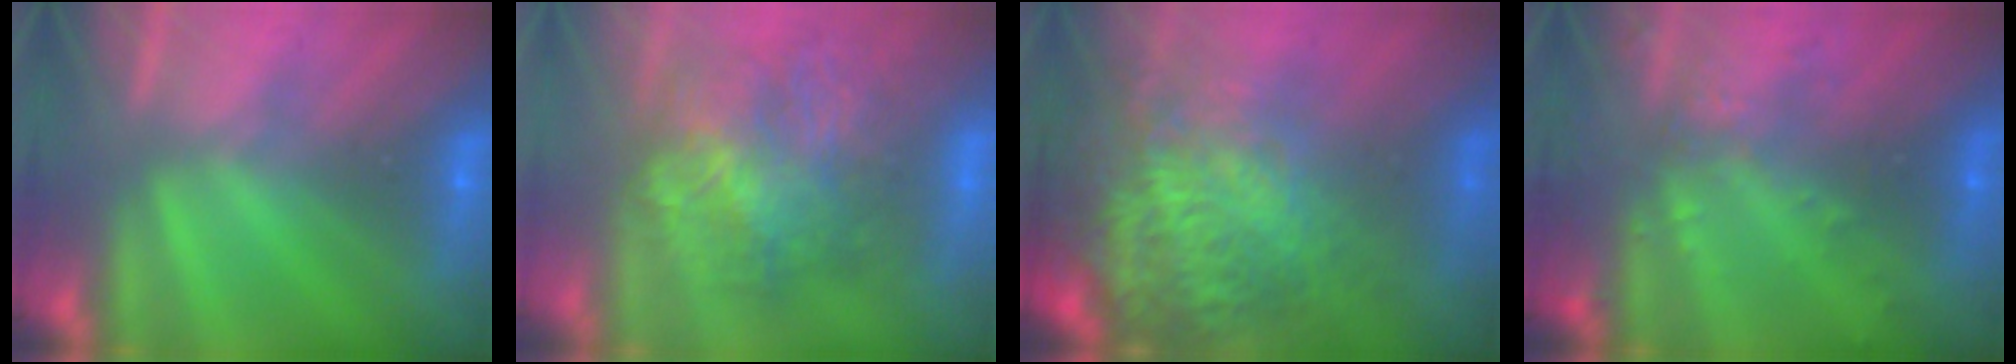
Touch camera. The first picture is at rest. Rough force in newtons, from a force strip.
{"total": 7.6}
{"total": 10.7}
{"total": 2.9}